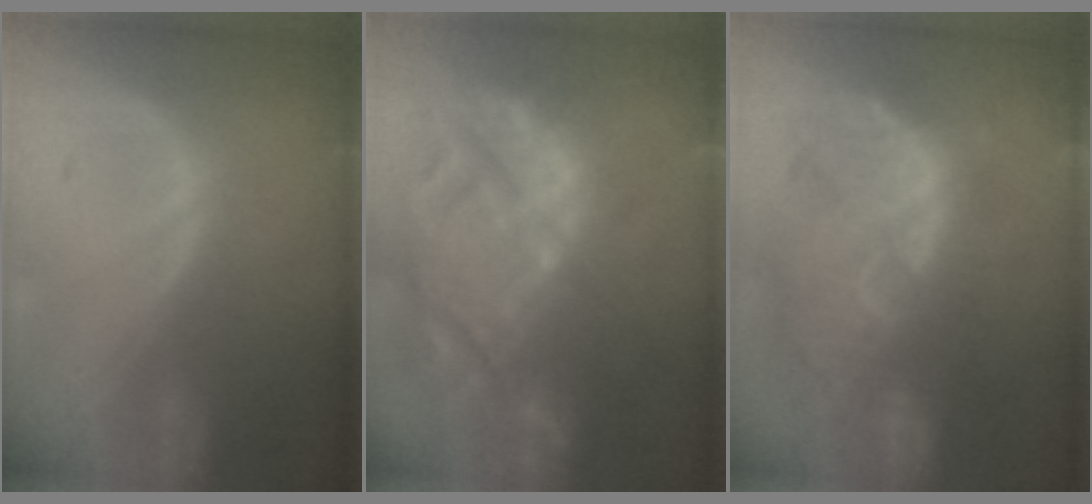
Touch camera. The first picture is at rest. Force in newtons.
{"total": 15.2, "press": 13.0, "slide": 7.8}
{"total": 12.4, "press": 11.1, "slide": 5.5}